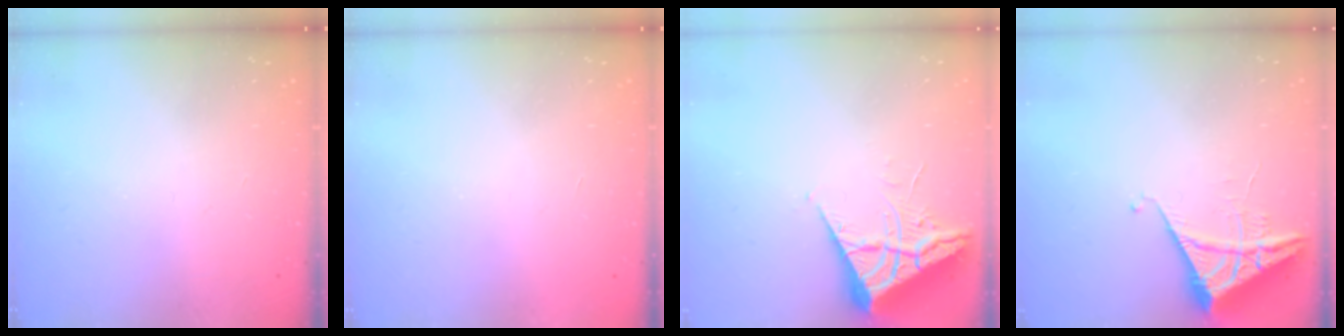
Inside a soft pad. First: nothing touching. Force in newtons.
{"total": 1.5, "press": 1.5, "slide": 0.1}
{"total": 6.5, "press": 6.4, "slide": 0.7}
{"total": 6.1, "press": 6.1, "slide": 0.3}